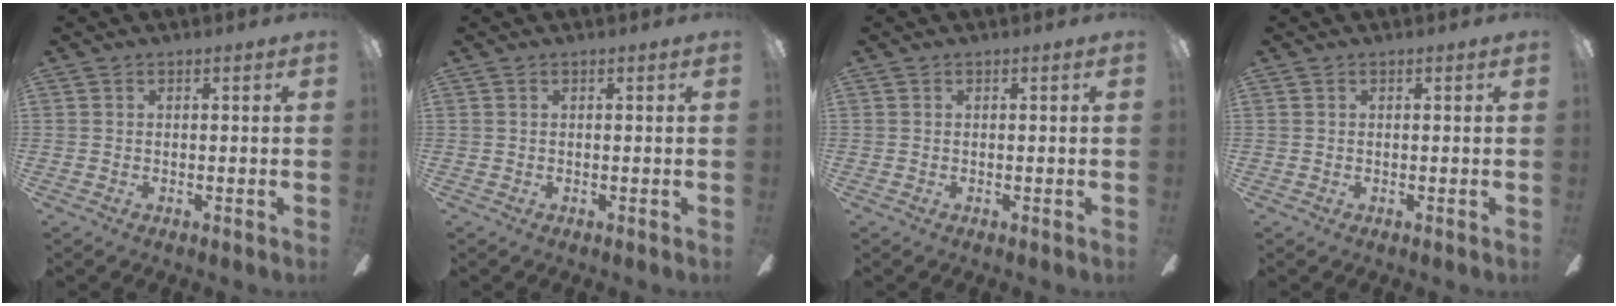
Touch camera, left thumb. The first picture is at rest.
{"total": 0.0}
{"total": 0.0}
{"total": 0.0}